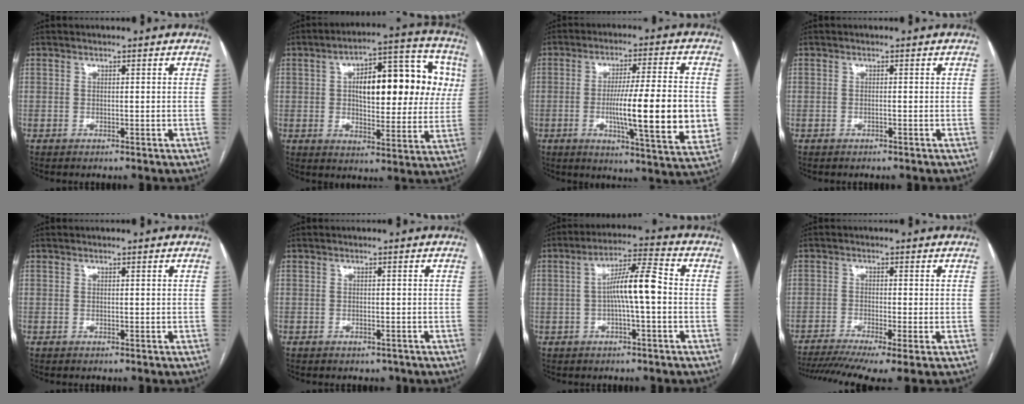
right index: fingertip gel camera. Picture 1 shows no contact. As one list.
[{"total": 18.5, "force": [3.8, 7.4, 16.5], "torque": [-0.224, 0.042, 0.054]}, {"total": 16.9, "force": [-1.8, 1.0, 16.8], "torque": [-0.243, -0.014, -0.028]}, {"total": 0.0}, {"total": 0.0}, {"total": 1.3, "force": [-0.9, 0.8, 0.4], "torque": [-0.004, 0.002, -0.005]}, {"total": 8.5, "force": [-0.4, 0.9, 8.4], "torque": [-0.150, 0.022, -0.012]}, {"total": 11.5, "force": [-7.9, 1.5, 8.2], "torque": [-0.149, -0.014, -0.128]}]